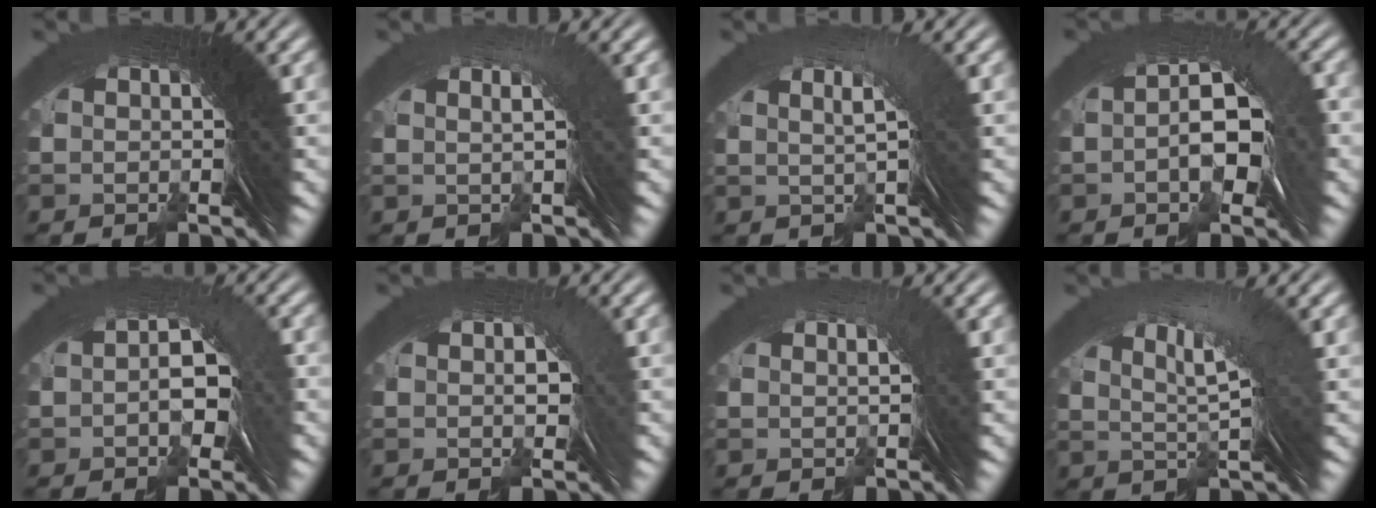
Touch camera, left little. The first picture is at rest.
{"total": 1.6, "force": [0.4, -1.0, 1.1], "torque": [-0.005, 0.016, 0.005]}
{"total": 2.6, "force": [1.1, -1.1, 2.2], "torque": [-0.012, 0.021, 0.013]}
{"total": 4.5, "force": [0.1, 2.0, 4.0], "torque": [-0.062, 0.007, 0.001]}
{"total": 2.2, "force": [-0.2, 0.8, 2.0], "torque": [-0.042, -0.003, 0.003]}
{"total": 0.9, "force": [0.2, 0.1, 0.9], "torque": [-0.020, 0.001, 0.008]}
{"total": 1.1, "force": [0.0, -0.9, 0.6], "torque": [-0.004, 0.013, 0.000]}
{"total": 3.6, "force": [1.7, -0.5, 3.2], "torque": [-0.033, 0.016, 0.027]}